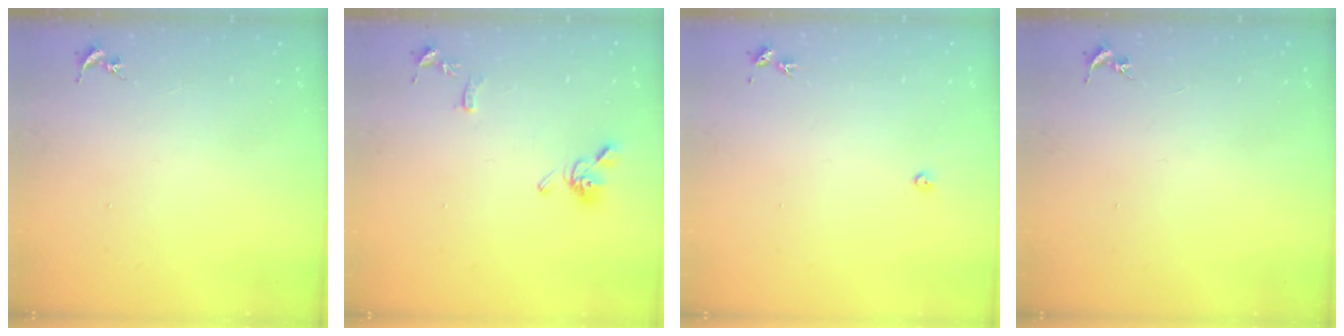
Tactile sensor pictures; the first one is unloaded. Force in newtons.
{"total": 10.1, "press": 10.1, "slide": 1.2}
{"total": 2.2, "press": 2.2, "slide": 0.3}
{"total": 0.0}